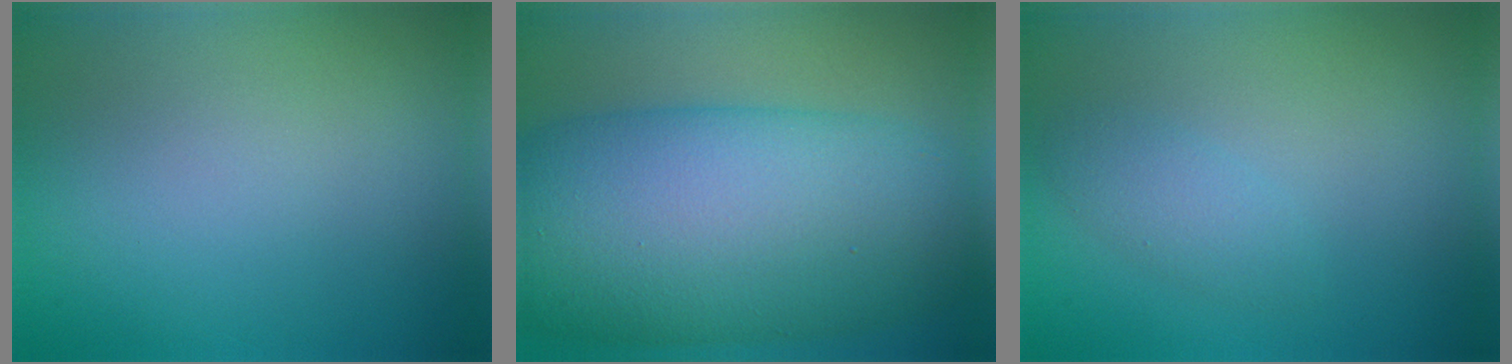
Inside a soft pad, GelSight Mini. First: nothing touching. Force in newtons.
{"total": 14.6, "press": 14.6, "slide": 0.1}
{"total": 1.6, "press": 1.6, "slide": 0.0}